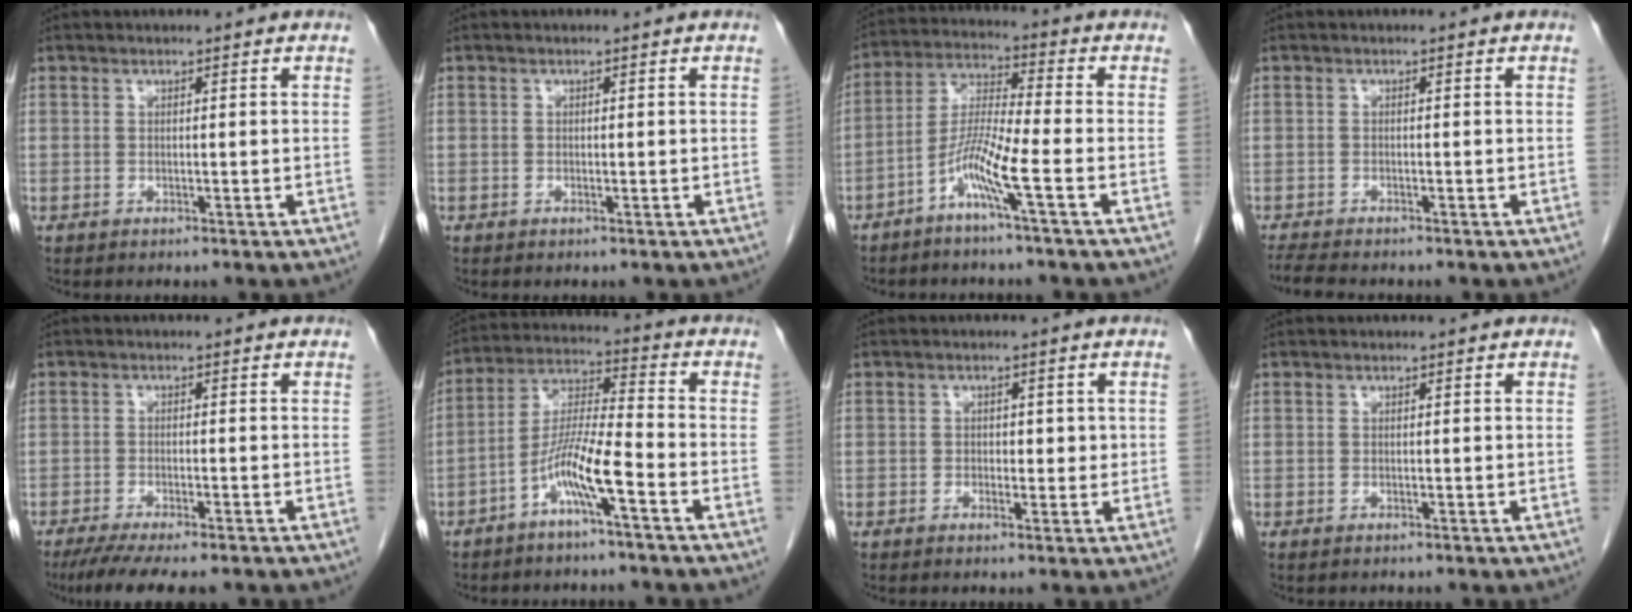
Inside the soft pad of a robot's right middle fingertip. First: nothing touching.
{"total": 0.0}
{"total": 7.7, "force": [-3.6, -0.7, 6.8], "torque": [-0.142, 0.004, -0.078]}
{"total": 3.8, "force": [-3.5, 0.3, 1.6], "torque": [-0.033, -0.015, -0.060]}
{"total": 8.6, "force": [-6.8, 1.4, 5.1], "torque": [-0.073, -0.016, -0.106]}
{"total": 8.6, "force": [-4.2, 0.2, 7.5], "torque": [-0.154, 0.010, -0.083]}
{"total": 2.4, "force": [0.3, 1.6, 1.8], "torque": [-0.019, 0.003, 0.002]}
{"total": 0.0}